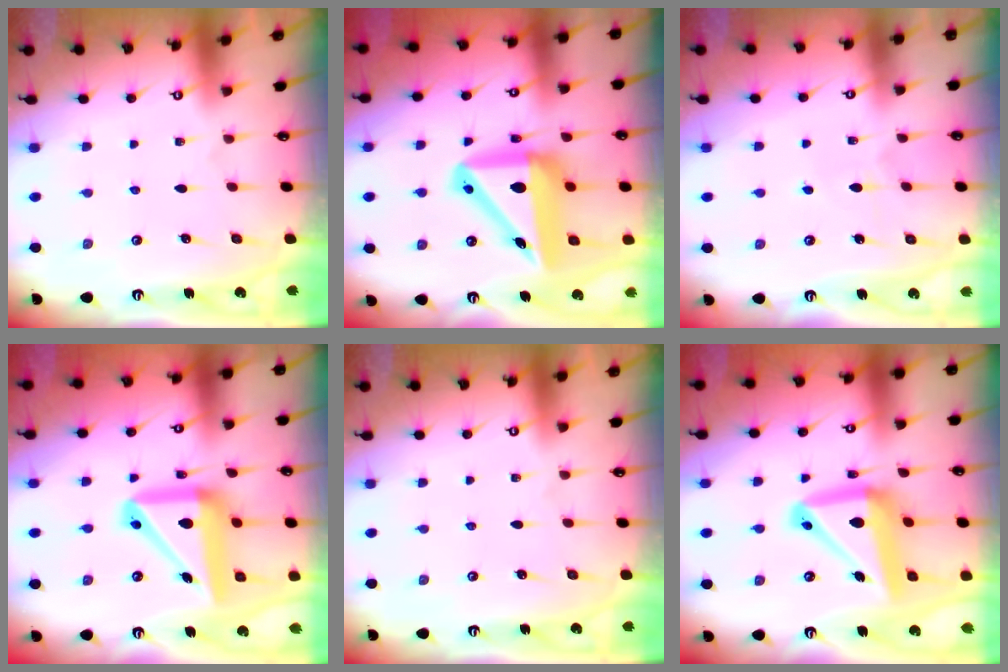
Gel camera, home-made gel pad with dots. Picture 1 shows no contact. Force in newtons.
{"total": 15.8, "press": 15.5, "slide": 2.9}
{"total": 4.3, "press": 4.2, "slide": 0.4}
{"total": 17.4, "press": 17.2, "slide": 2.5}
{"total": 0.0}
{"total": 16.6, "press": 16.5, "slide": 2.1}